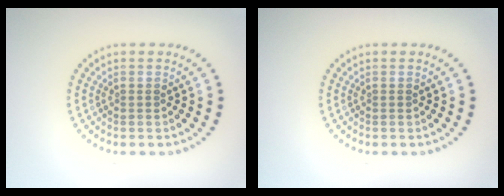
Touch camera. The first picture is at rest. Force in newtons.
{"total": 0.0}